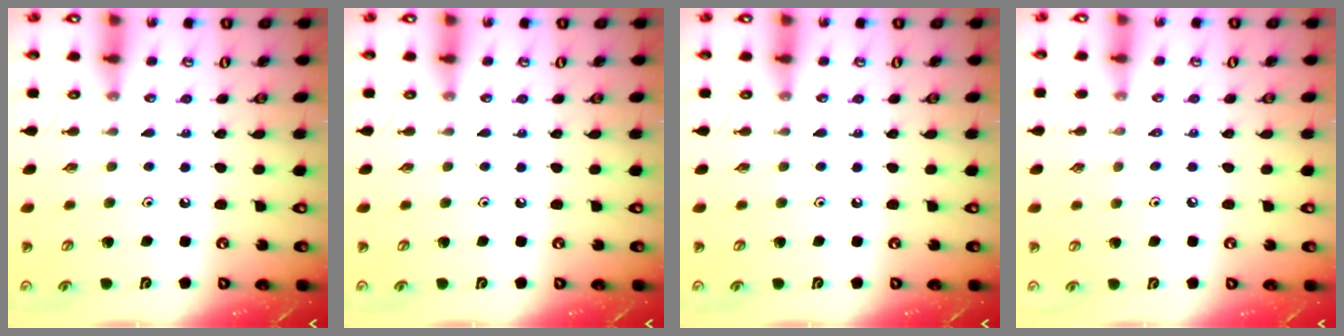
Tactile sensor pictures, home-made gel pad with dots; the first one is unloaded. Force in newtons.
{"total": 0.0}
{"total": 0.0}
{"total": 2.5, "press": 2.5, "slide": 0.5}